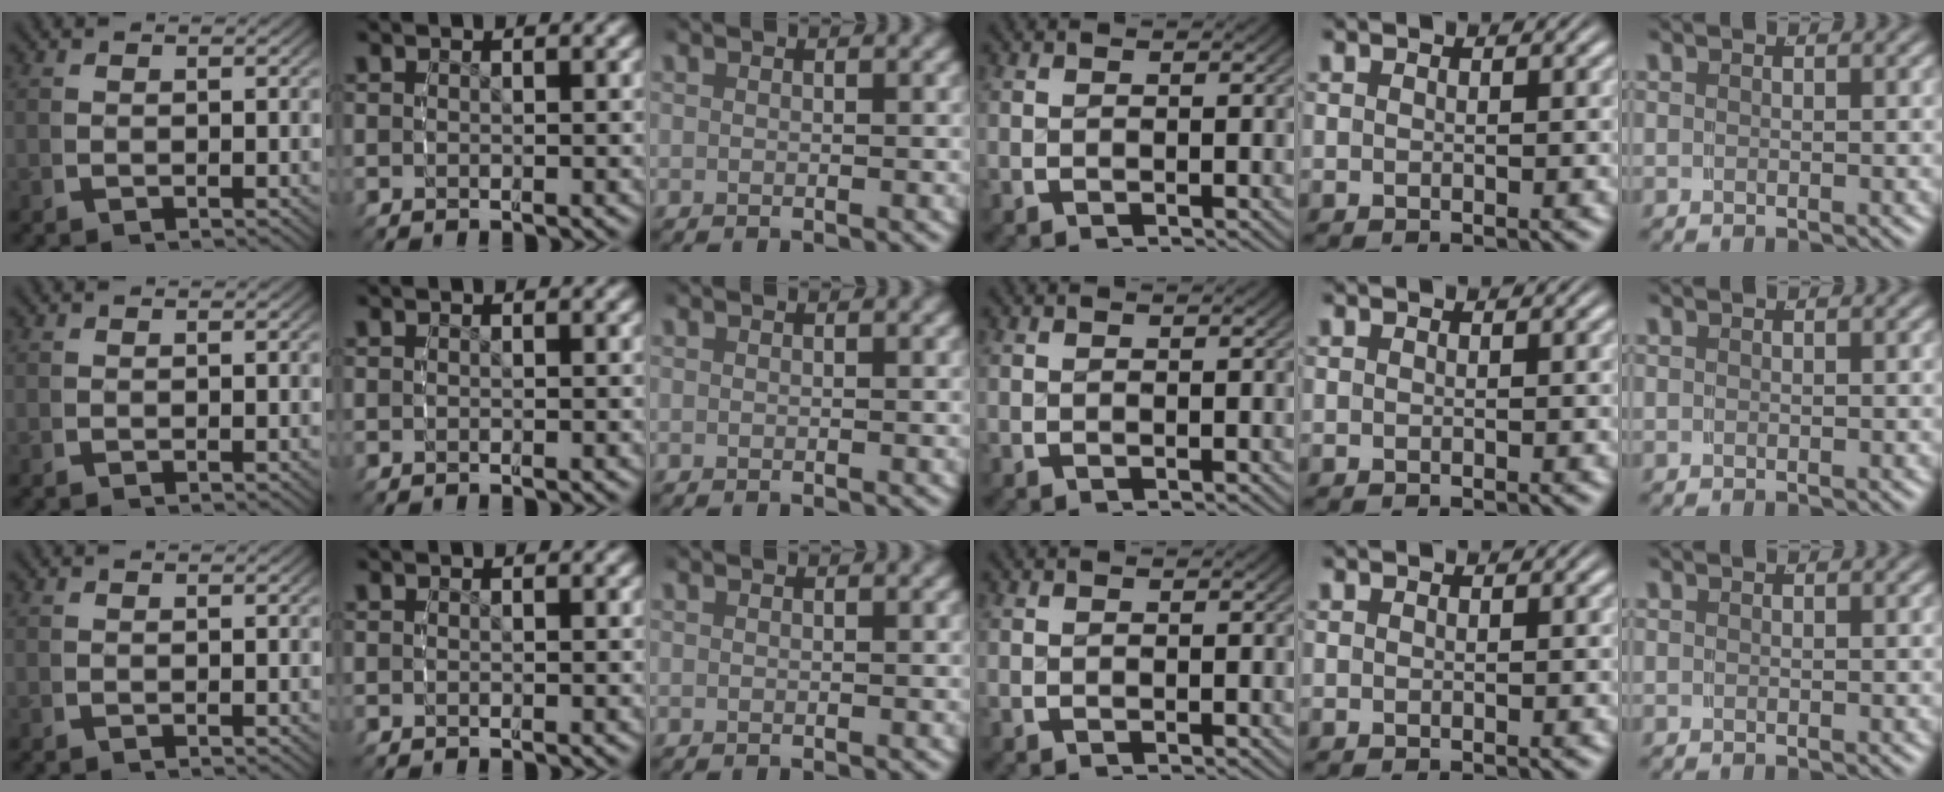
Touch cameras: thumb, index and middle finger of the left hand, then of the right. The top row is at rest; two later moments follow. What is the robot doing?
{"motion": "reach", "object": "shirt"}